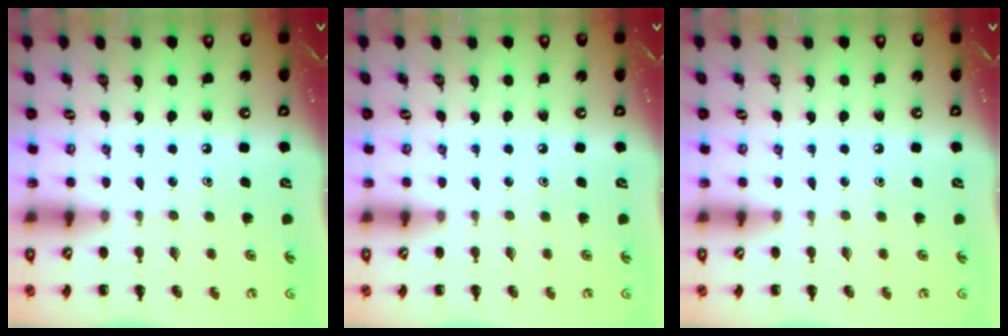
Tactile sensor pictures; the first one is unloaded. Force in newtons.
{"total": 0.0}
{"total": 0.0}